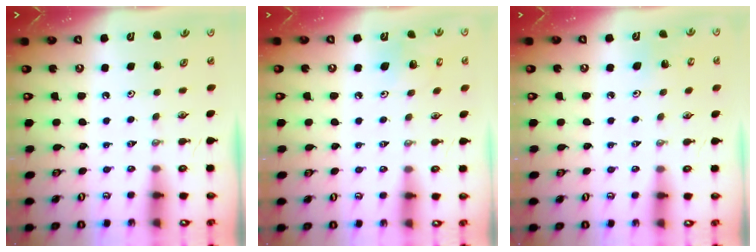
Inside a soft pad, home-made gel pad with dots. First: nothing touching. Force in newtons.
{"total": 7.5, "press": 7.3, "slide": 1.9}
{"total": 4.4, "press": 4.1, "slide": 1.4}